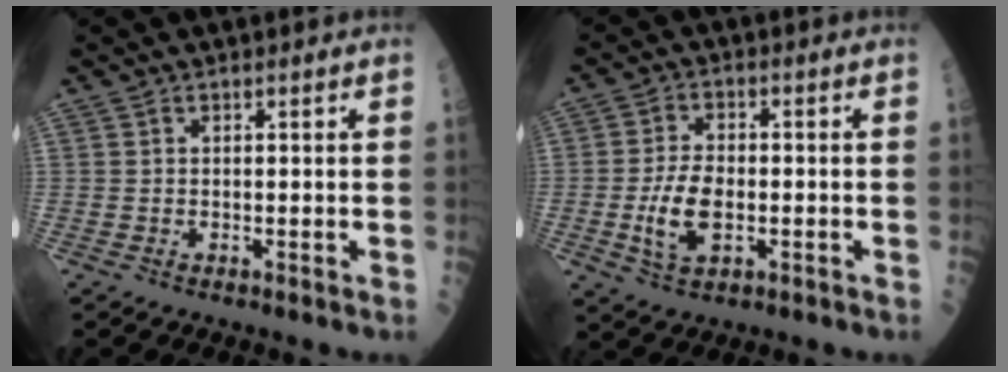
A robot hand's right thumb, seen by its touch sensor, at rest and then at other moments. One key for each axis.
{"total": 8.1, "fx": -1.7, "fy": 4.2, "fz": 6.6, "tx": -0.123, "ty": 0.006, "tz": -0.030}